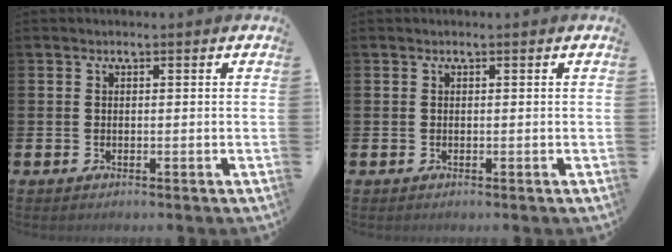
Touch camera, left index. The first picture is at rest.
{"total": 0.0}